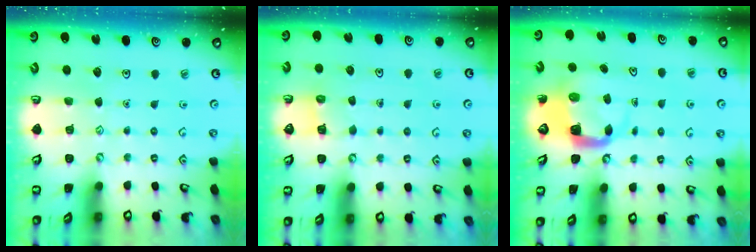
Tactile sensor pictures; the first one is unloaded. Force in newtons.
{"total": 3.8, "press": 3.8, "slide": 0.1}
{"total": 3.9, "press": 3.8, "slide": 0.5}